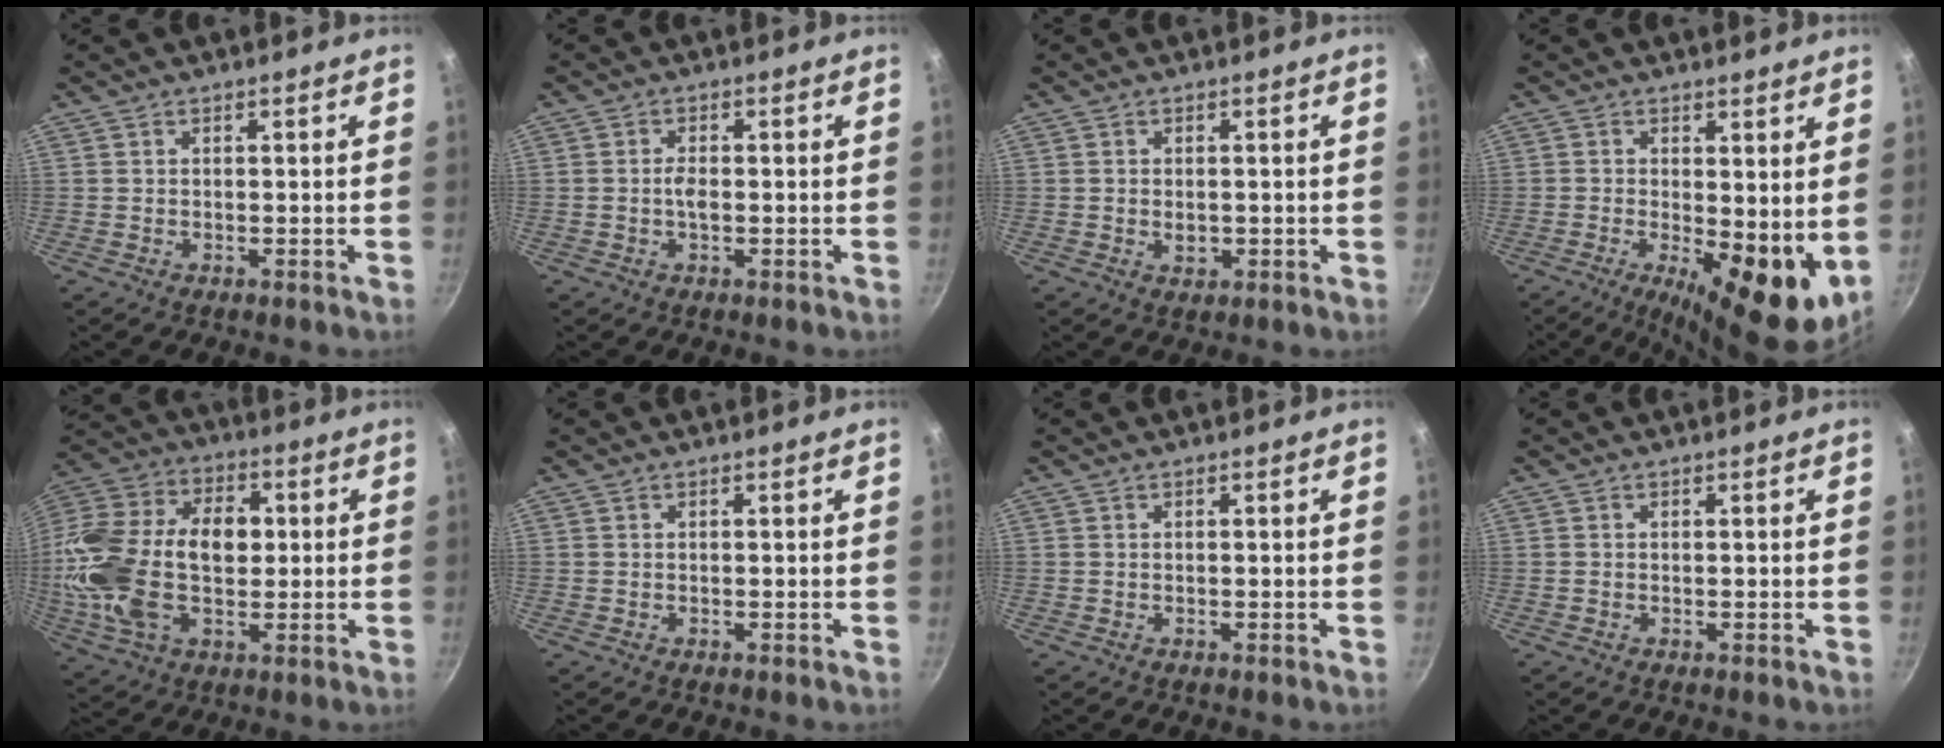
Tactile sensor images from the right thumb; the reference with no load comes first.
{"total": 2.2, "force": [-0.3, 1.1, 1.9], "torque": [-0.035, 0.007, -0.009]}
{"total": 2.2, "force": [-0.3, 1.6, 1.5], "torque": [-0.022, -0.003, -0.002]}
{"total": 12.2, "force": [-0.7, 4.6, 11.2], "torque": [-0.145, -0.023, -0.003]}
{"total": 24.7, "force": [0.1, 15.6, 19.1], "torque": [-0.357, 0.034, -0.007]}
{"total": 0.0}
{"total": 0.0}
{"total": 0.0}